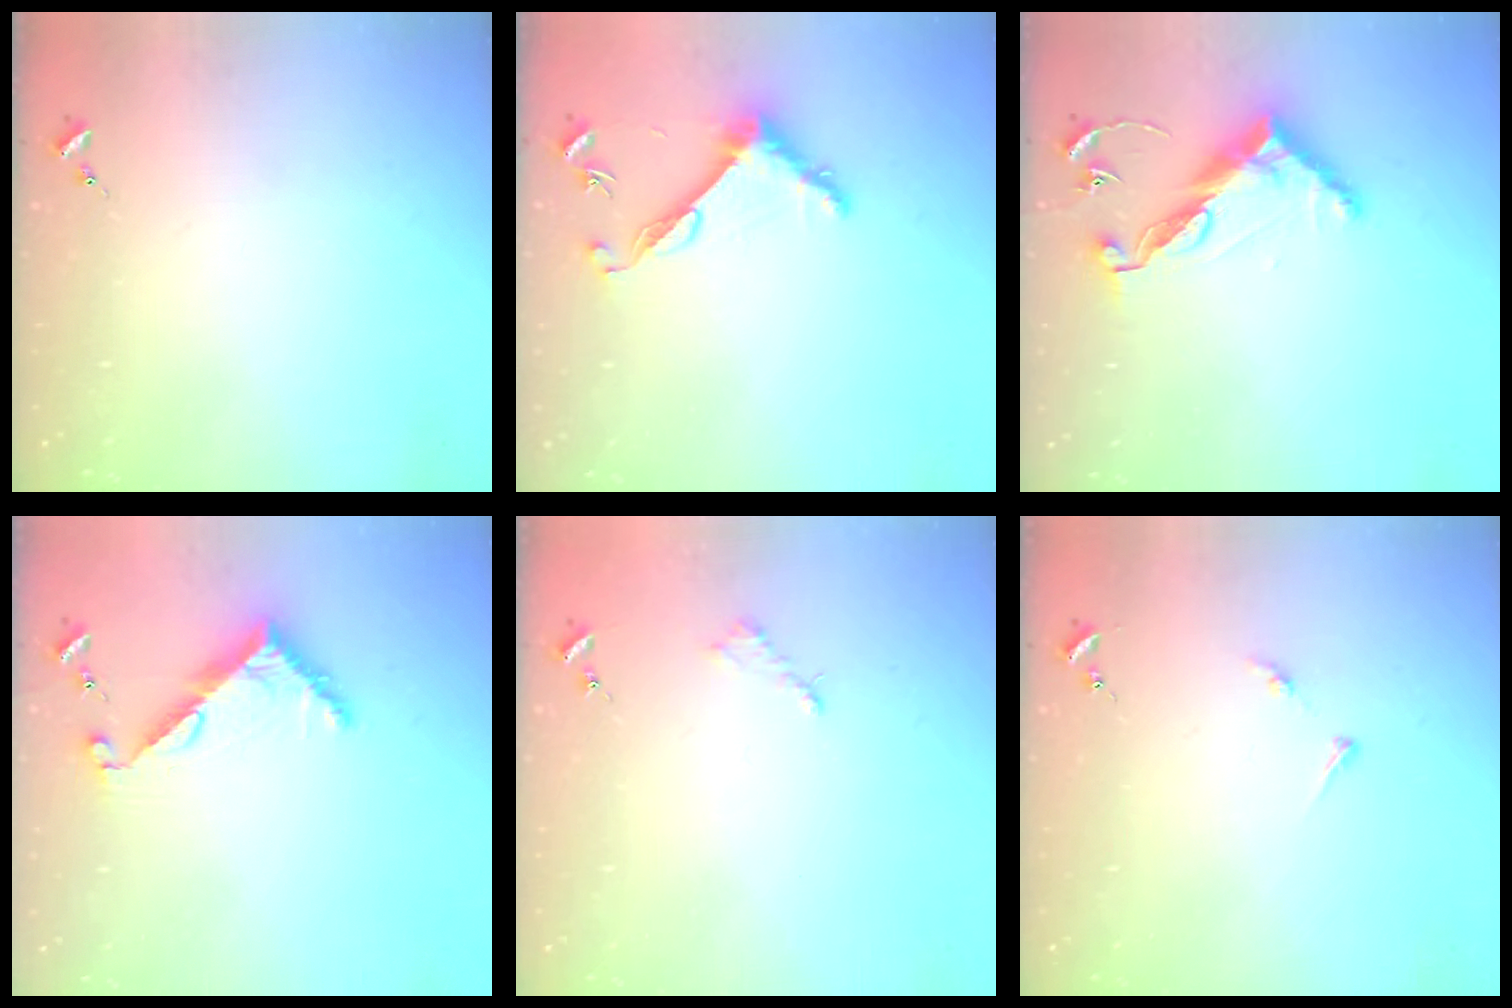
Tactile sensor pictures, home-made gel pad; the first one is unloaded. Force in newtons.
{"total": 7.5, "press": 7.5, "slide": 0.5}
{"total": 12.1, "press": 12.0, "slide": 0.4}
{"total": 7.3, "press": 7.3, "slide": 0.6}
{"total": 2.6, "press": 2.5, "slide": 0.3}
{"total": 4.0, "press": 3.9, "slide": 0.5}